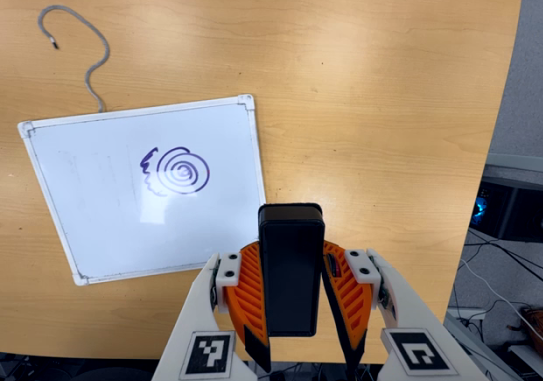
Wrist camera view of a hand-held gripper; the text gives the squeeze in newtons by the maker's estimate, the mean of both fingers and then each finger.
{"total": 7.7, "left": 5.8, "right": 9.6}